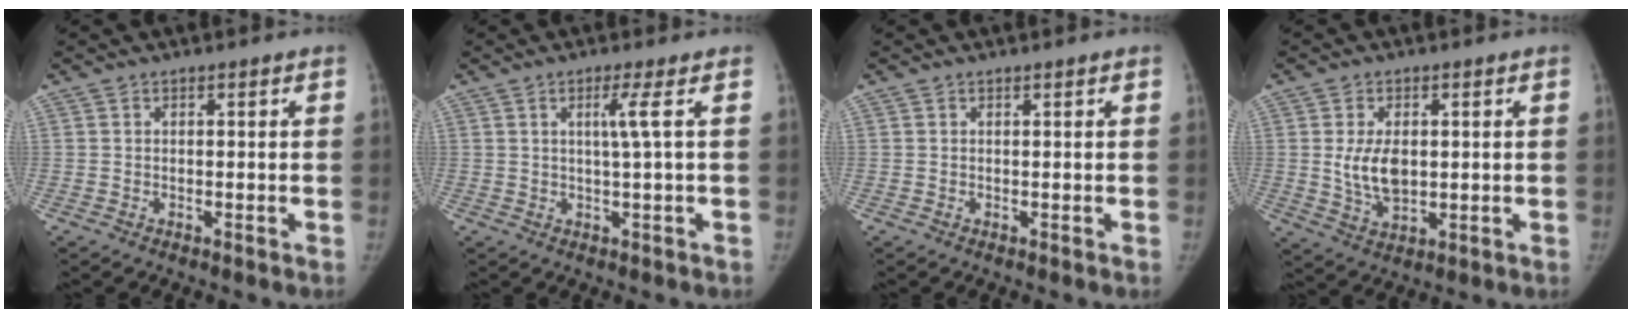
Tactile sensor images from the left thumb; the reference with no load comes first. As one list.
[{"total": 3.0, "force": [0.7, -1.0, 2.7], "torque": [-0.057, -0.005, 0.015]}, {"total": 0.0}, {"total": 7.2, "force": [0.6, 4.3, 5.8], "torque": [-0.096, -0.013, 0.020]}]